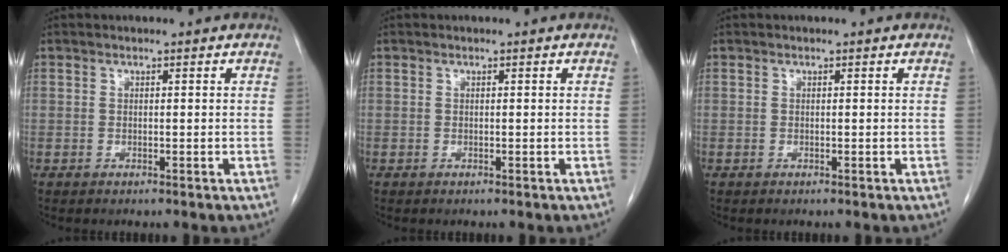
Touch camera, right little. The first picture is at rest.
{"total": 0.0}
{"total": 0.0}